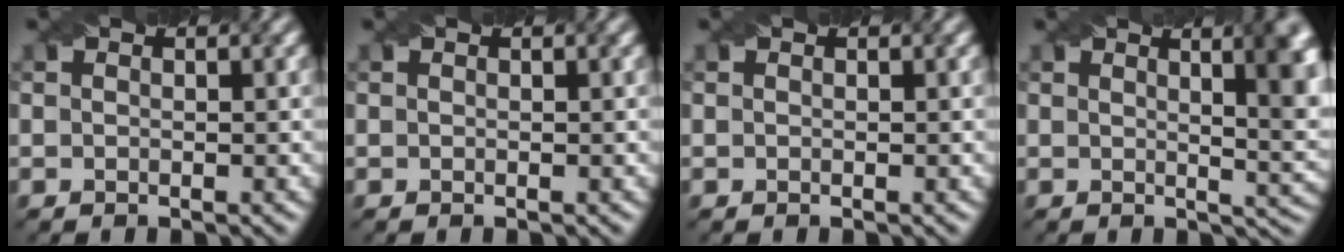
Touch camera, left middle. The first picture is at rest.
{"total": 0.0}
{"total": 0.0}
{"total": 8.4, "force": [2.8, 3.3, 7.2], "torque": [-0.033, 0.017, 0.029]}